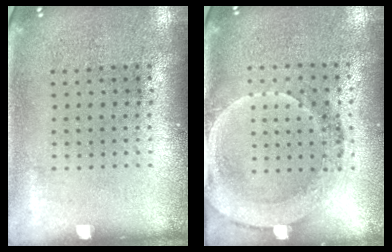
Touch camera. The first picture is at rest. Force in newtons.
{"total": 1.8, "press": 1.6, "slide": 0.7}